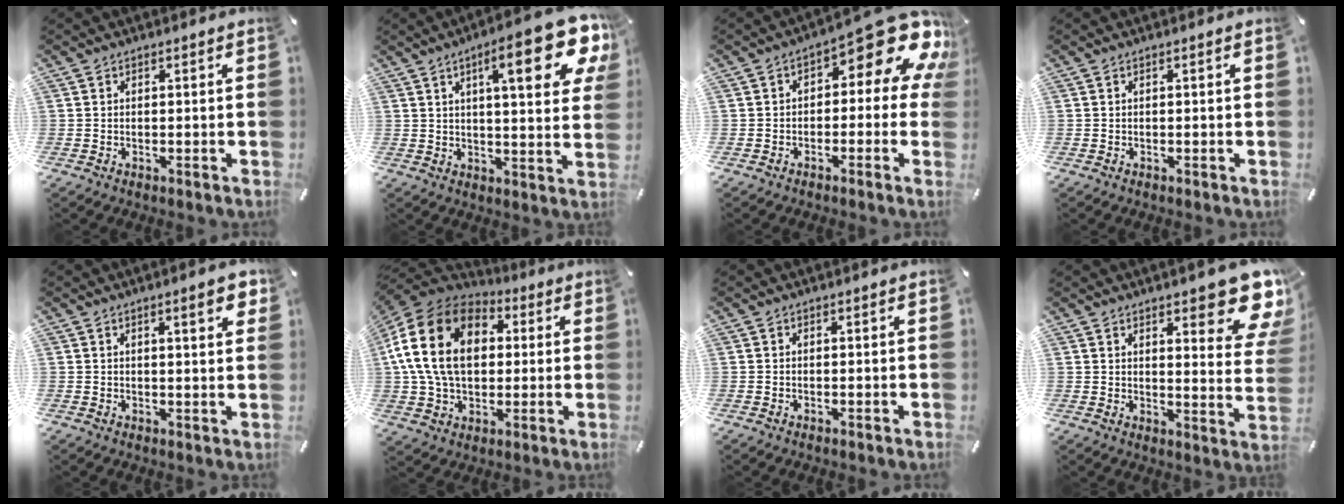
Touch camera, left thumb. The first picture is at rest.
{"total": 18.1, "force": [8.5, 4.7, 15.2], "torque": [-0.217, -0.035, 0.123]}
{"total": 15.3, "force": [7.2, 6.1, 12.0], "torque": [-0.158, -0.054, 0.117]}
{"total": 0.0}
{"total": 4.8, "force": [2.5, 1.6, 3.8], "torque": [-0.053, -0.002, 0.037]}
{"total": 20.2, "force": [3.2, 14.5, 13.6], "torque": [-0.289, 0.012, 0.048]}
{"total": 0.0}
{"total": 14.1, "force": [9.9, 4.7, 8.9], "torque": [-0.097, -0.082, 0.165]}